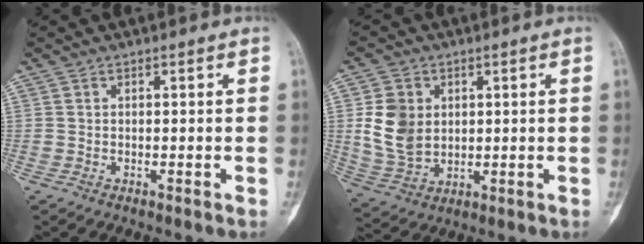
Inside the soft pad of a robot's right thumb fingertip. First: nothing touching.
{"total": 9.7, "force": [1.8, 7.6, 5.8], "torque": [-0.094, -0.010, 0.047]}